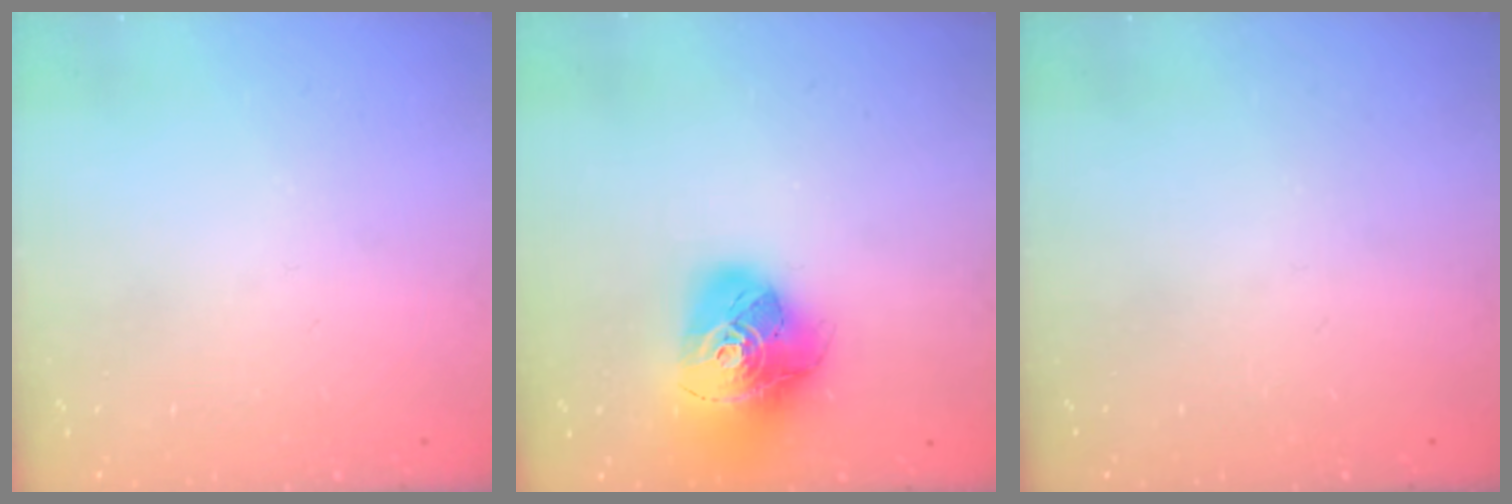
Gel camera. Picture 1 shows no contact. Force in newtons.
{"total": 18.0, "press": 17.9, "slide": 1.9}
{"total": 0.0}